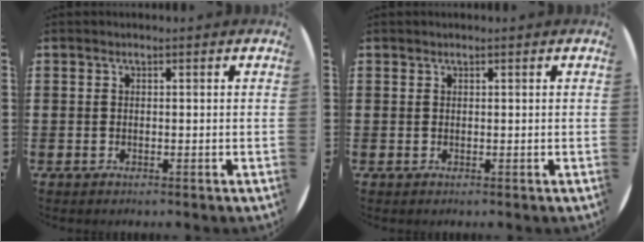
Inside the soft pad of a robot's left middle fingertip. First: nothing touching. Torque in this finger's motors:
{"motor_torque": [-0.22, 0.03, -0.03, -0.01]}